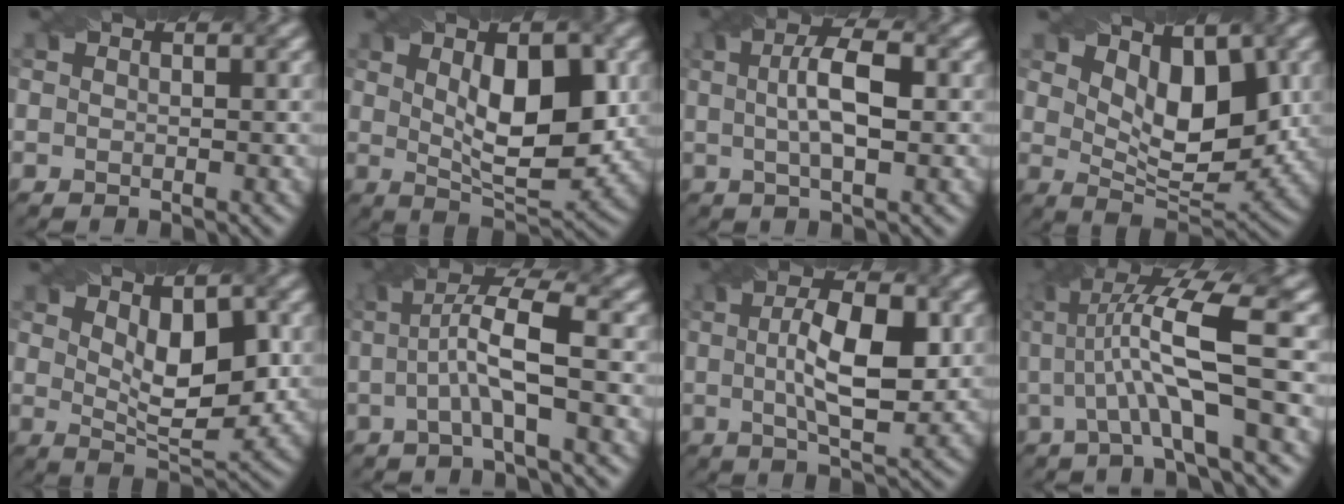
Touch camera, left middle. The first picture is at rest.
{"total": 8.5, "force": [1.5, 3.2, 7.7], "torque": [-0.115, 0.003, 0.027]}
{"total": 4.7, "force": [0.5, 1.3, 4.5], "torque": [-0.078, 0.009, 0.008]}
{"total": 6.7, "force": [2.5, 3.4, 5.3], "torque": [-0.087, -0.016, 0.040]}
{"total": 6.5, "force": [1.5, 2.7, 5.7], "torque": [-0.088, -0.001, 0.027]}
{"total": 5.4, "force": [-0.1, 1.0, 5.3], "torque": [-0.103, 0.013, -0.007]}
{"total": 7.5, "force": [0.7, 2.5, 7.0], "torque": [-0.117, 0.006, 0.009]}
{"total": 9.0, "force": [1.1, 1.8, 8.7], "torque": [-0.144, 0.010, 0.018]}